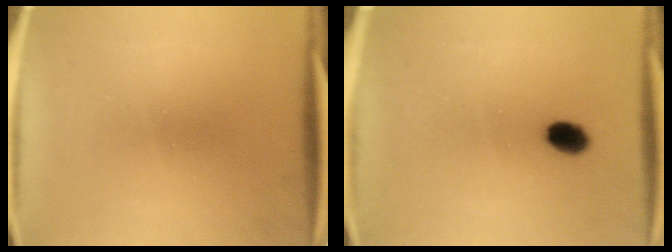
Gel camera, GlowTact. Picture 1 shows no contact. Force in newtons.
{"total": 3.9}